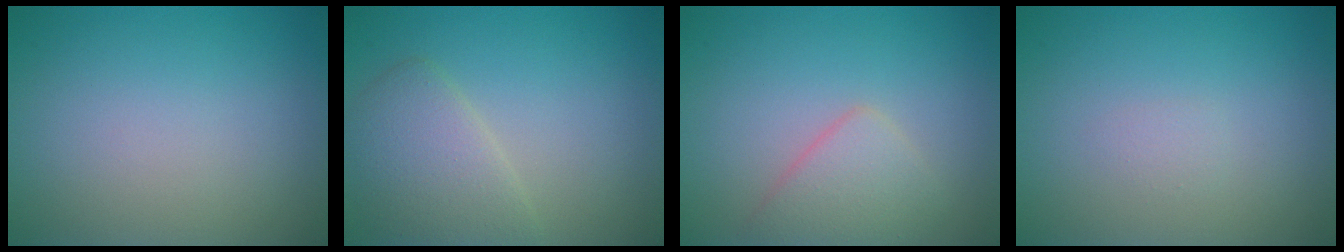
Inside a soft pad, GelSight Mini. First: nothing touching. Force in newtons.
{"total": 3.7, "press": 3.7, "slide": 0.3}
{"total": 2.7, "press": 2.7, "slide": 0.1}
{"total": 0.5, "press": 0.5, "slide": 0.1}